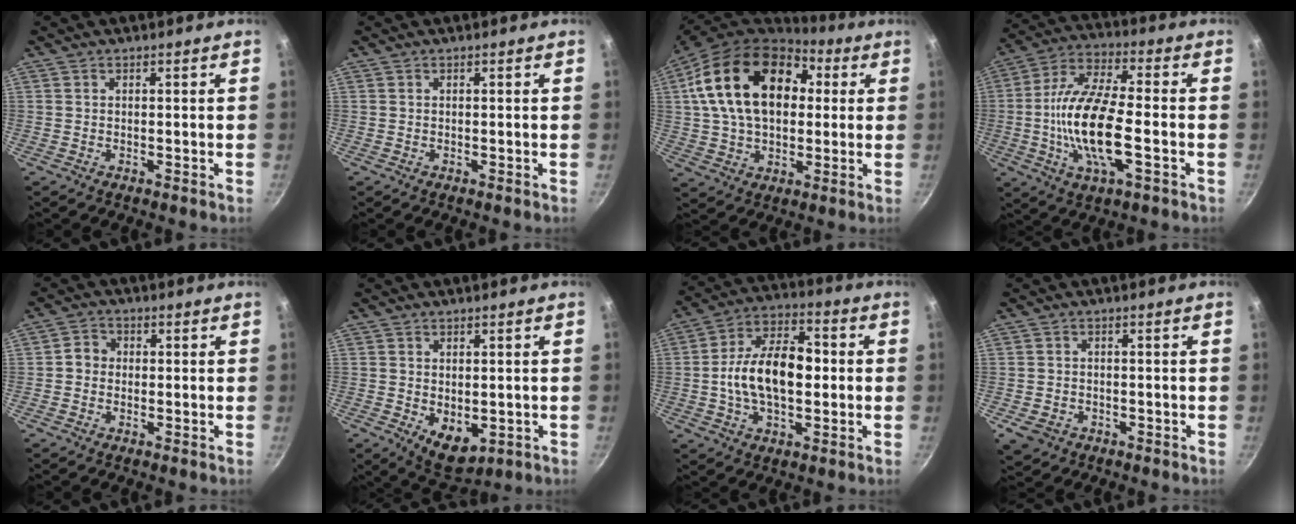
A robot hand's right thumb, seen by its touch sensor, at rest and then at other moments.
{"total": 0.0}
{"total": 22.2, "force": [5.4, 14.7, 15.8], "torque": [-0.251, 0.016, 0.084]}
{"total": 17.2, "force": [-3.3, 6.2, 15.7], "torque": [-0.302, 0.022, -0.074]}
{"total": 3.0, "force": [-0.3, 2.7, 1.3], "torque": [-0.007, 0.009, -0.014]}
{"total": 6.6, "force": [-0.9, 4.3, 4.9], "torque": [-0.057, -0.014, 0.003]}
{"total": 15.4, "force": [-0.6, 8.9, 12.5], "torque": [-0.193, 0.031, -0.022]}
{"total": 4.3, "force": [-1.8, 3.3, 2.1], "torque": [-0.039, 0.010, -0.022]}